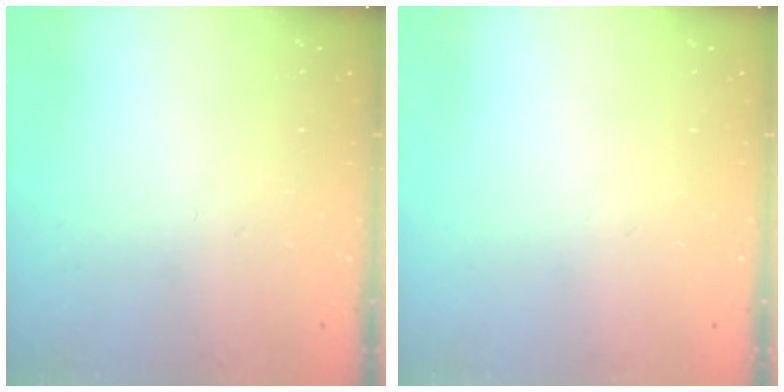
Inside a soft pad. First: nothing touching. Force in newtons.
{"total": 0.0}